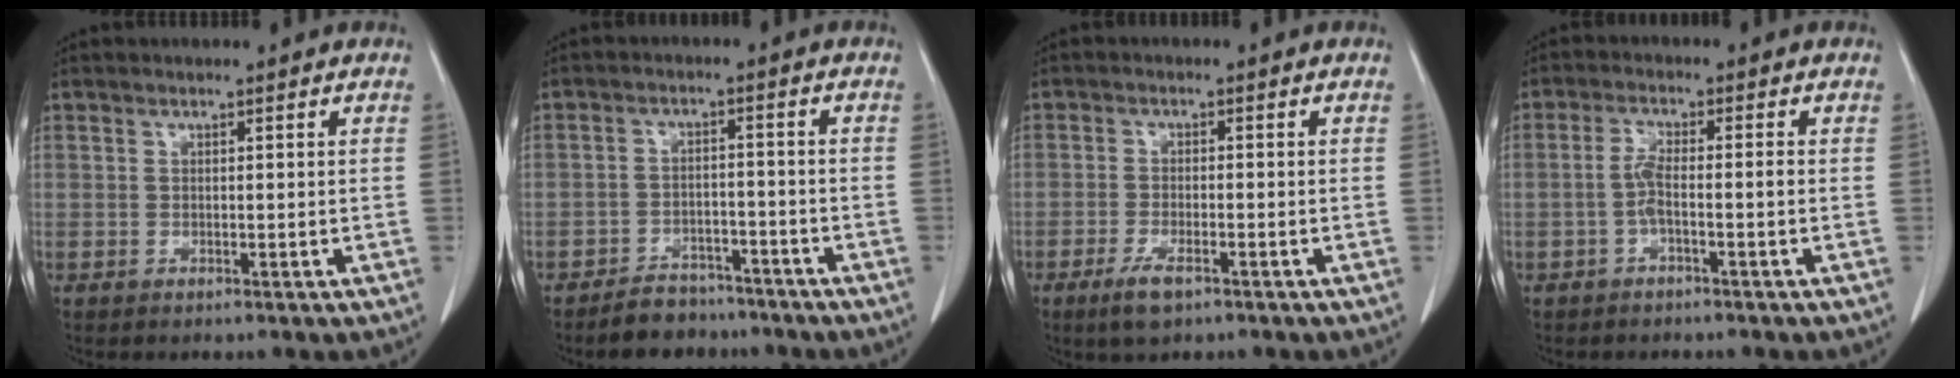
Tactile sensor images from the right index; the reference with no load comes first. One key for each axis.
{"total": 6.0, "fx": -5.1, "fy": 3.0, "fz": 0.9, "tx": -0.013, "ty": 0.005, "tz": -0.081}
{"total": 4.1, "fx": -2.6, "fy": 1.2, "fz": 2.9, "tx": -0.063, "ty": -0.004, "tz": -0.043}
{"total": 3.0, "fx": -1.1, "fy": 0.3, "fz": 2.8, "tx": -0.056, "ty": 0.010, "tz": -0.021}